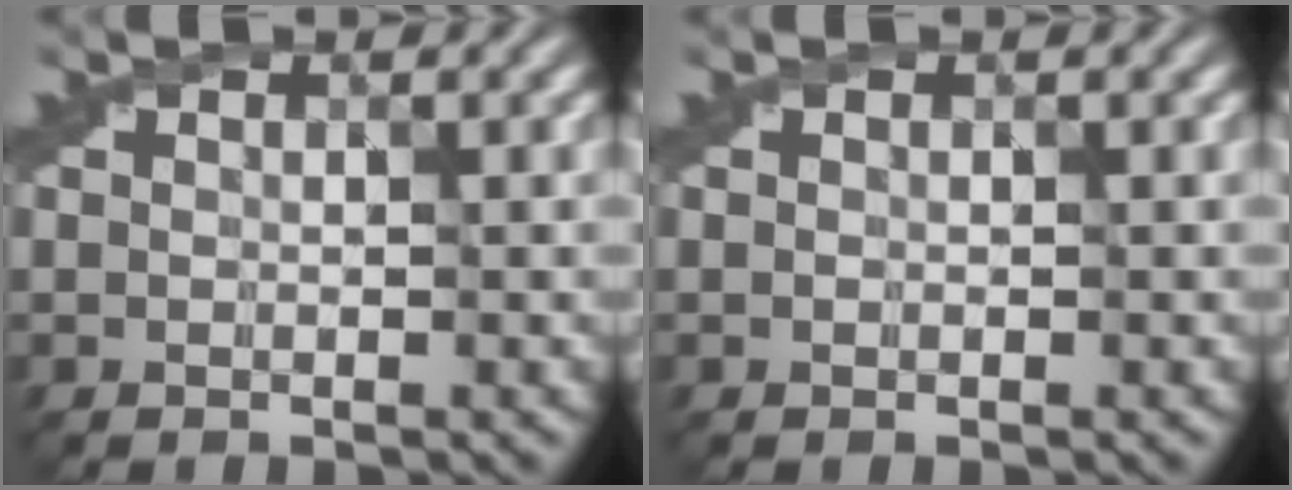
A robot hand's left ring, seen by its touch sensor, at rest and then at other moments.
{"total": 0.0}